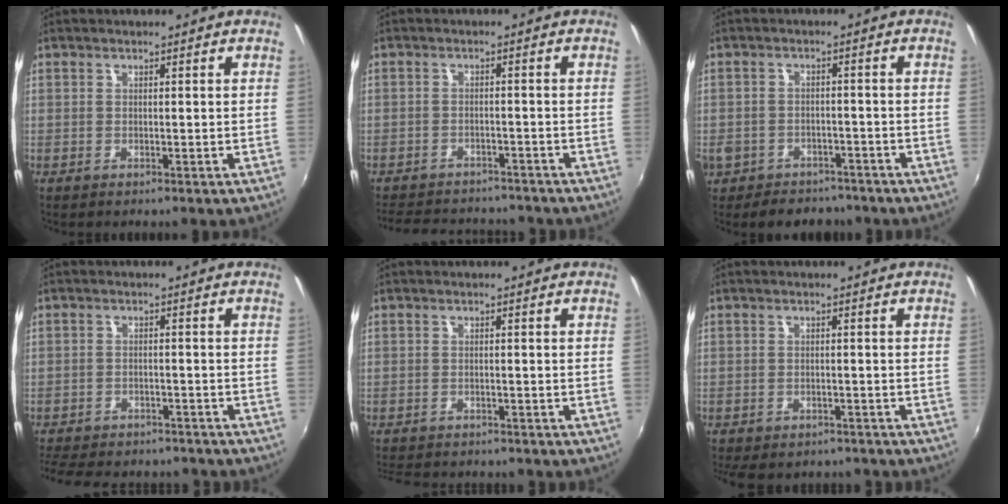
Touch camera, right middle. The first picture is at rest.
{"total": 12.1, "force": [-10.6, 4.4, 4.0], "torque": [-0.102, 0.013, -0.148]}
{"total": 9.9, "force": [-7.0, 6.4, 2.8], "torque": [-0.086, 0.013, -0.094]}
{"total": 14.8, "force": [-12.5, 5.8, 5.5], "torque": [-0.140, 0.003, -0.175]}
{"total": 7.9, "force": [-7.2, 1.9, 2.7], "torque": [-0.069, -0.015, -0.107]}
{"total": 9.1, "force": [-7.7, 3.4, 3.5], "torque": [-0.081, -0.019, -0.105]}